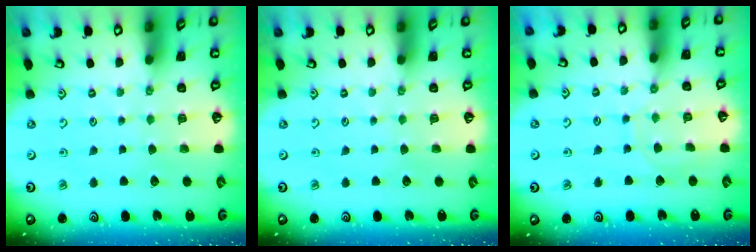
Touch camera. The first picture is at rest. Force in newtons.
{"total": 0.0}
{"total": 6.1, "press": 6.1, "slide": 0.6}